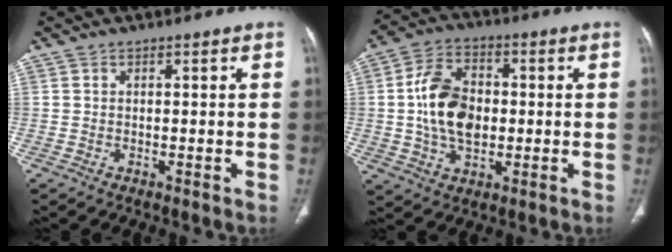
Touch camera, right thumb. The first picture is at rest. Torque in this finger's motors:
{"motor_torque": [0.52, 0.49, 1.33, -0.49, 0.42]}